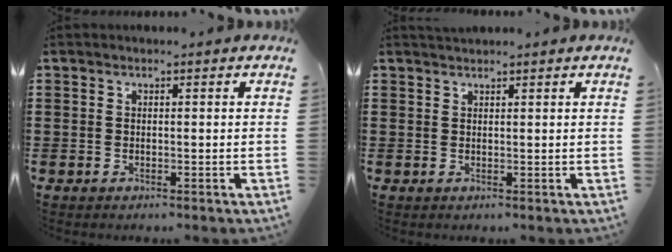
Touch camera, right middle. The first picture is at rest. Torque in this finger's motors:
{"motor_torque": [0.44, -1.21, -0.02, -0.01]}